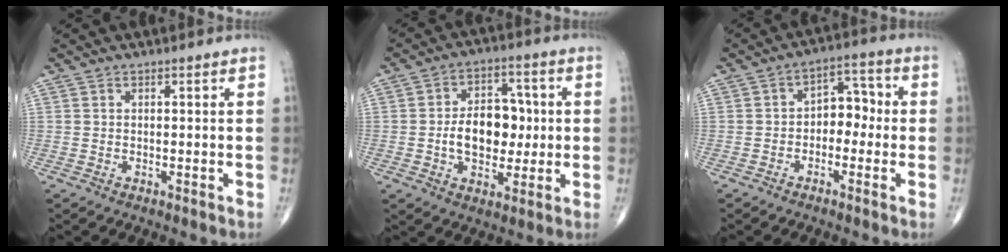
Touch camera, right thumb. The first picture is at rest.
{"total": 11.6, "force": [-0.4, 7.9, 8.6], "torque": [-0.096, 0.018, -0.009]}
{"total": 6.6, "force": [-1.0, 4.5, 4.6], "torque": [-0.036, 0.034, -0.031]}